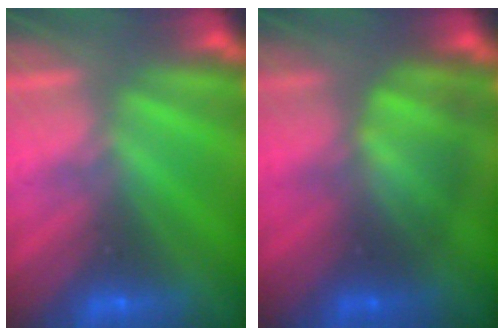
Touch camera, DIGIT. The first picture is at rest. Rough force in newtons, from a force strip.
{"total": 2.1}